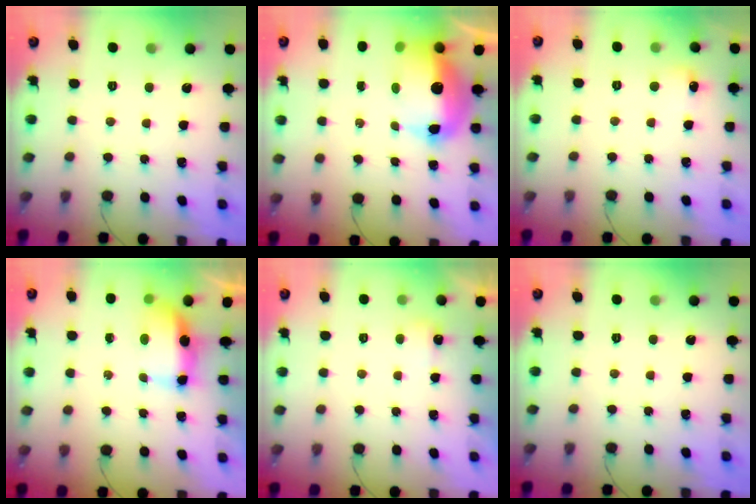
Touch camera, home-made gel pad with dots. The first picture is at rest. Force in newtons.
{"total": 12.5, "press": 12.2, "slide": 2.7}
{"total": 4.7, "press": 4.6, "slide": 1.3}
{"total": 6.6, "press": 6.6, "slide": 0.6}
{"total": 2.3, "press": 2.2, "slide": 0.6}
{"total": 0.0}